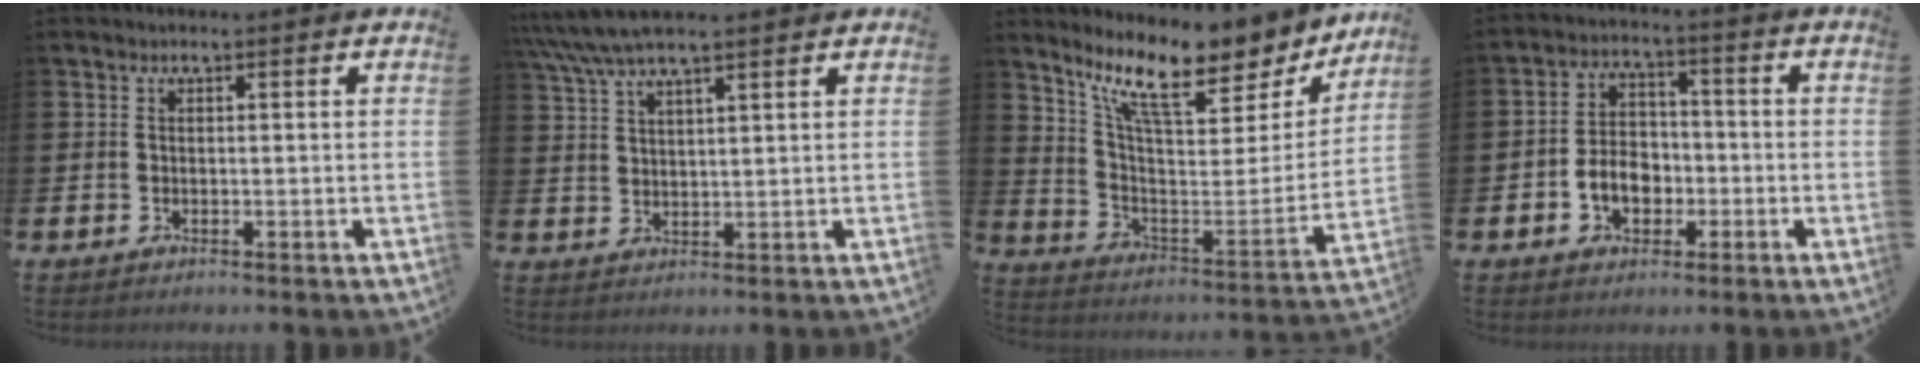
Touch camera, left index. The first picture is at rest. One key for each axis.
{"total": 5.8, "fx": 5.1, "fy": 0.9, "fz": 2.6, "tx": -0.067, "ty": -0.013, "tz": 0.093}
{"total": 11.4, "fx": 9.3, "fy": 3.3, "fz": 5.7, "tx": -0.132, "ty": -0.070, "tz": 0.156}
{"total": 5.4, "fx": -1.8, "fy": 3.9, "fz": 3.2, "tx": -0.050, "ty": 0.008, "tz": -0.039}